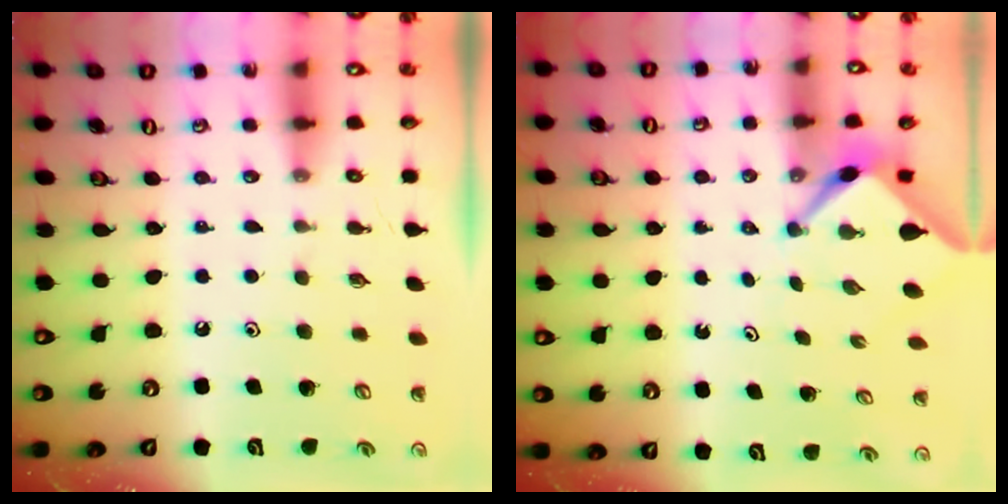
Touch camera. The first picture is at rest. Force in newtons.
{"total": 2.8, "press": 2.8, "slide": 0.3}